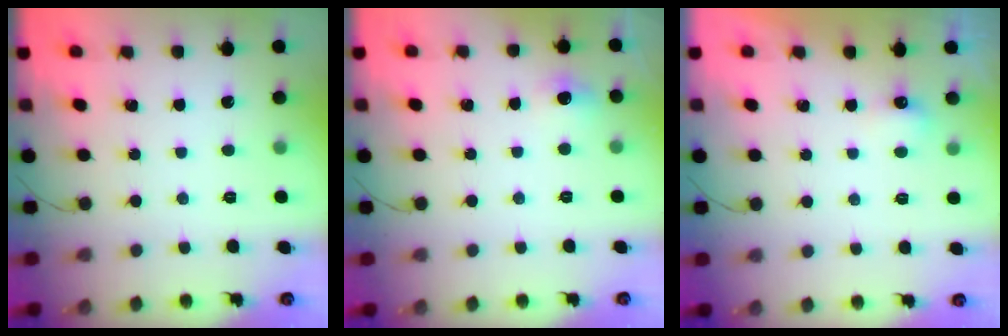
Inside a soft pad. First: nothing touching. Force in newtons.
{"total": 4.9, "press": 4.6, "slide": 1.7}
{"total": 3.4, "press": 3.3, "slide": 0.8}